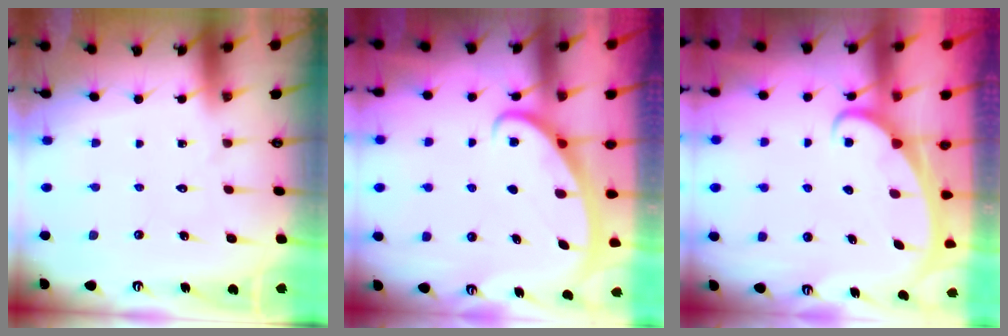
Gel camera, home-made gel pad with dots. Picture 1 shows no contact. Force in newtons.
{"total": 2.7, "press": 2.7, "slide": 0.4}
{"total": 2.4, "press": 2.3, "slide": 0.3}